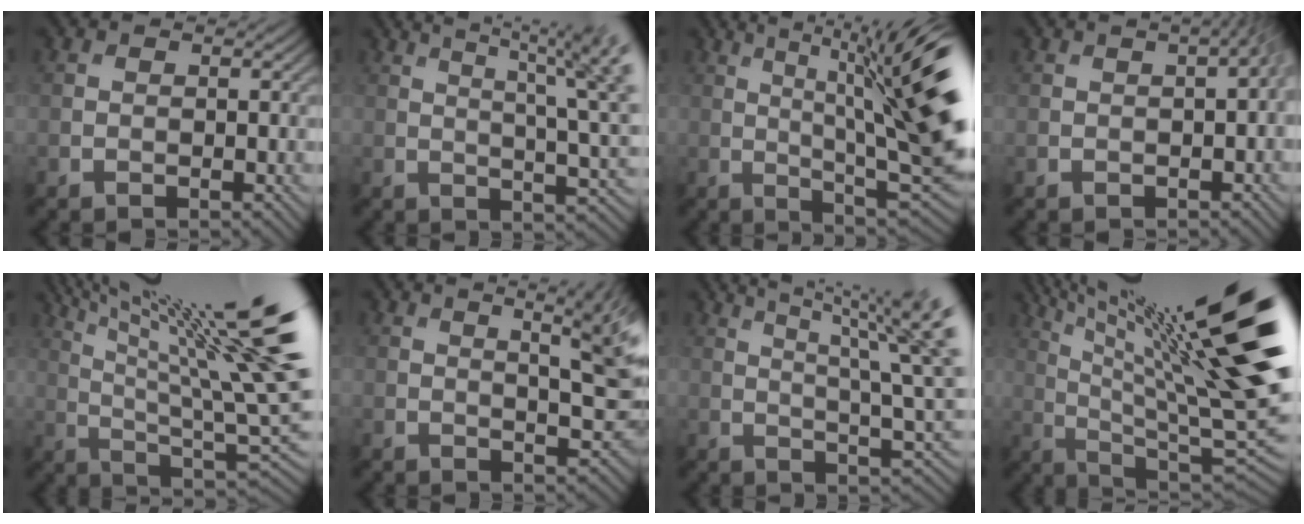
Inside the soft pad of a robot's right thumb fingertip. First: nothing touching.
{"total": 12.6, "force": [5.8, 3.4, 10.7], "torque": [-0.140, 0.027, 0.076]}
{"total": 14.9, "force": [3.4, 3.4, 14.1], "torque": [-0.189, 0.015, 0.061]}
{"total": 3.6, "force": [0.6, 1.4, 3.2], "torque": [-0.029, 0.012, 0.005]}
{"total": 20.7, "force": [9.3, 4.3, 18.0], "torque": [-0.257, 0.023, 0.142]}
{"total": 7.9, "force": [3.2, 2.1, 6.9], "torque": [-0.077, 0.022, 0.039]}
{"total": 15.0, "force": [7.2, 3.4, 12.7], "torque": [-0.176, 0.019, 0.107]}
{"total": 23.2, "force": [9.1, 6.0, 20.5], "torque": [-0.277, 0.037, 0.140]}